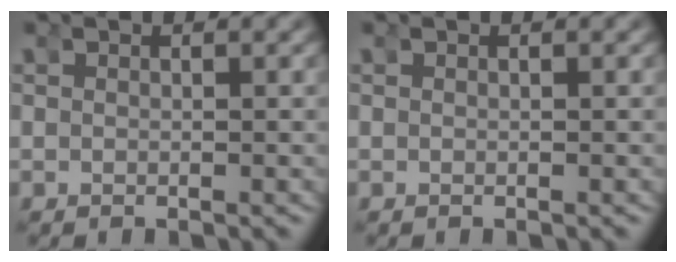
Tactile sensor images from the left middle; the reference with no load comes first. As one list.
[{"total": 0.0}]